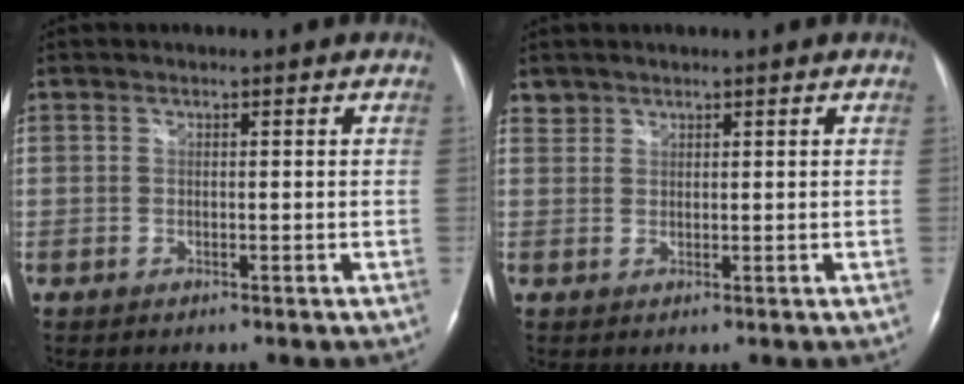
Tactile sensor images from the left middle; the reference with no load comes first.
{"total": 1.5, "force": [1.2, 0.8, -0.3], "torque": [0.012, 0.006, 0.019]}